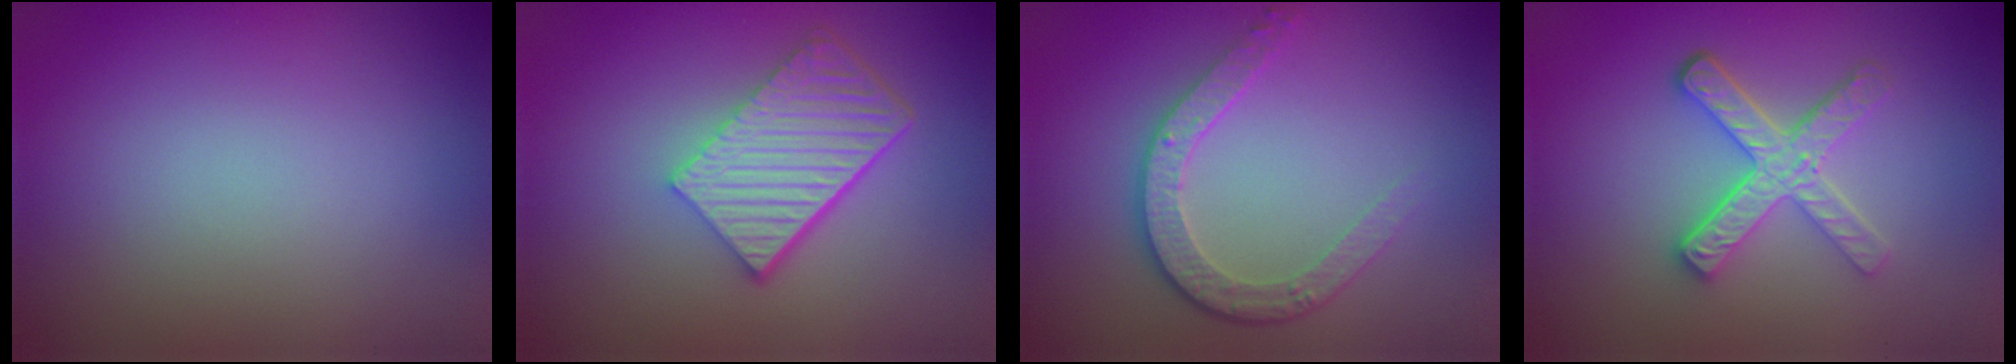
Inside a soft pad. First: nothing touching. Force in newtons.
{"total": 6.0, "press": 4.1, "slide": 4.4}
{"total": 3.9, "press": 2.9, "slide": 2.5}
{"total": 4.1, "press": 3.3, "slide": 2.4}